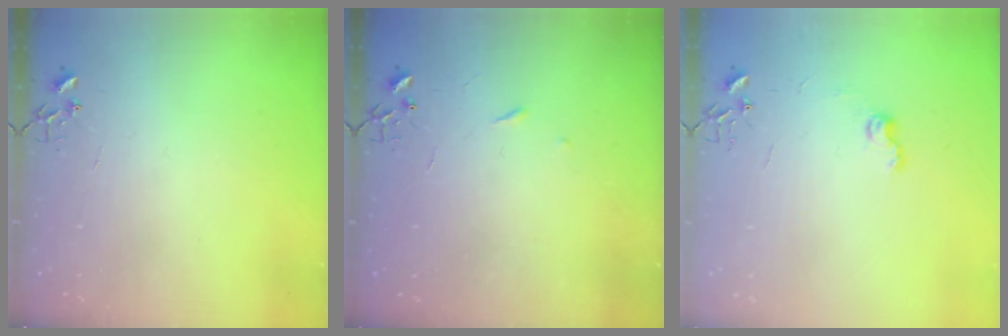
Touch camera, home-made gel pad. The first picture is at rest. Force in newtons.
{"total": 2.9, "press": 2.8, "slide": 0.5}
{"total": 7.6, "press": 7.5, "slide": 0.7}